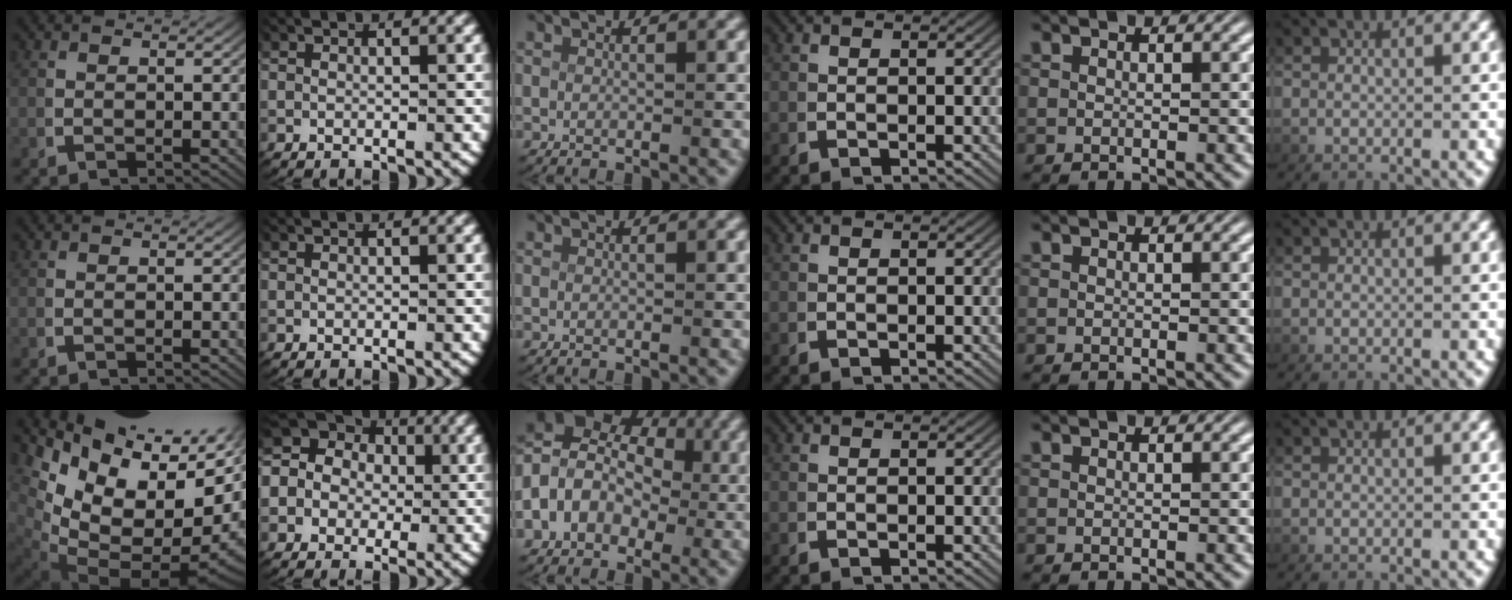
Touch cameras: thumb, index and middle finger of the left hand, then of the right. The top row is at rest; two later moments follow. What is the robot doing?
{"motion": "lift_and_place", "object": "coat"}